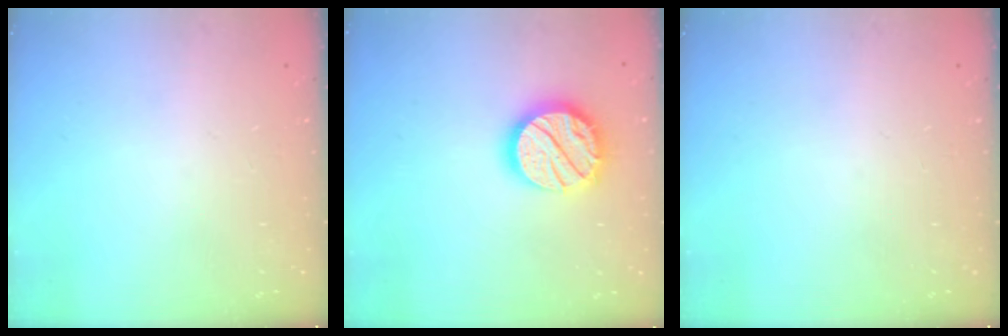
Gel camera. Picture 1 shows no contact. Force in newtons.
{"total": 17.7, "press": 17.6, "slide": 1.4}
{"total": 0.0}